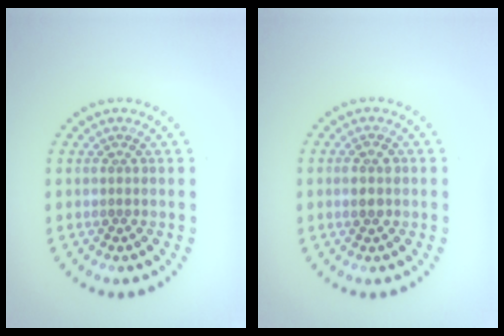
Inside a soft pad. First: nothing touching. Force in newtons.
{"total": 1.5, "press": 1.4, "slide": 0.5}